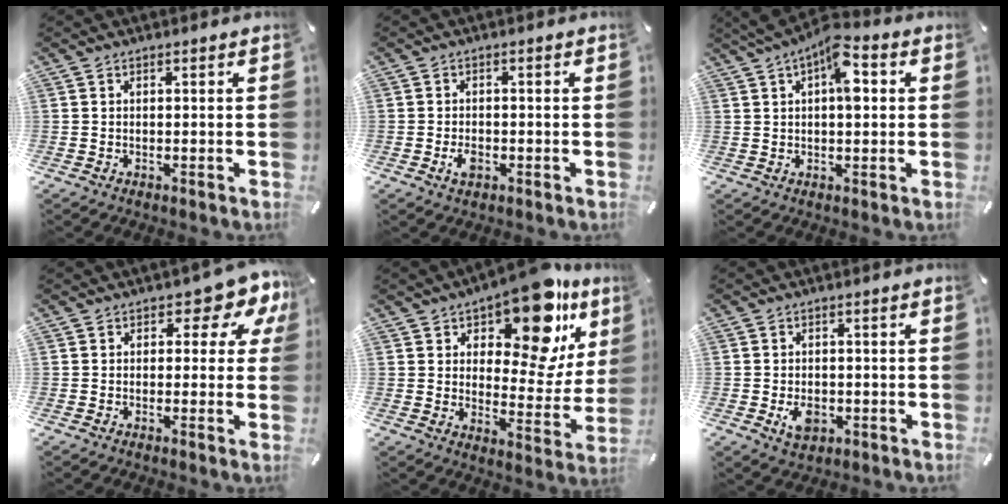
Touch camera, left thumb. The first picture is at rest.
{"total": 2.9, "force": [-1.1, 1.8, 2.0], "torque": [-0.042, 0.002, -0.021]}
{"total": 9.5, "force": [2.9, 4.5, 7.9], "torque": [-0.103, -0.009, 0.043]}
{"total": 7.0, "force": [2.9, 3.9, 5.0], "torque": [-0.056, -0.016, 0.042]}
{"total": 18.5, "force": [12.2, 8.0, 11.3], "torque": [-0.152, -0.087, 0.200]}
{"total": 4.9, "force": [-1.2, 3.6, 3.0], "torque": [-0.048, -0.004, -0.023]}